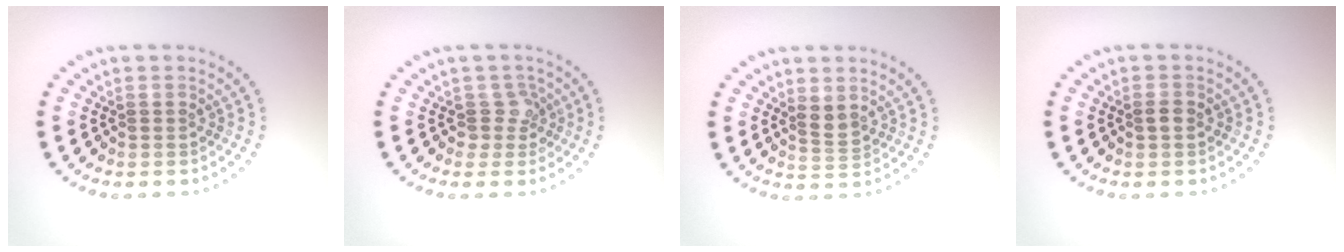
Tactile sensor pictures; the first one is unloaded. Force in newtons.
{"total": 1.9, "press": 1.4, "slide": 1.2}
{"total": 1.7, "press": 1.4, "slide": 0.9}
{"total": 0.8, "press": 0.8, "slide": 0.1}